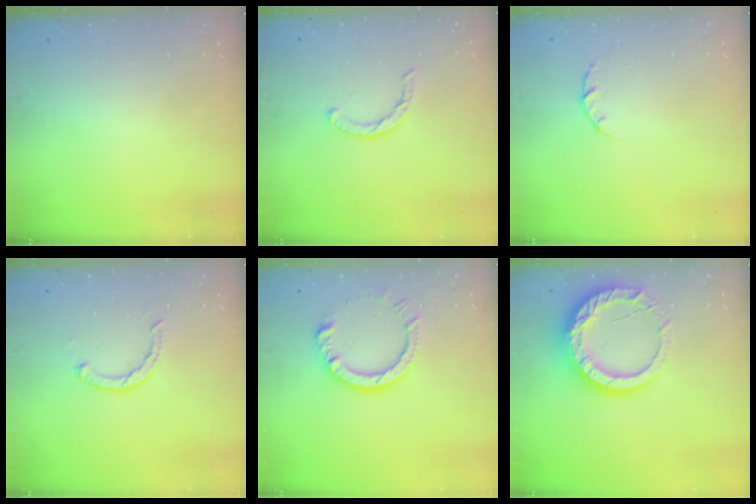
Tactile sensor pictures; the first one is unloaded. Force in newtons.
{"total": 3.0, "press": 3.0, "slide": 0.3}
{"total": 3.1, "press": 3.0, "slide": 0.4}
{"total": 2.5, "press": 2.5, "slide": 0.4}
{"total": 9.1, "press": 9.1, "slide": 0.7}
{"total": 14.3, "press": 14.3, "slide": 1.3}